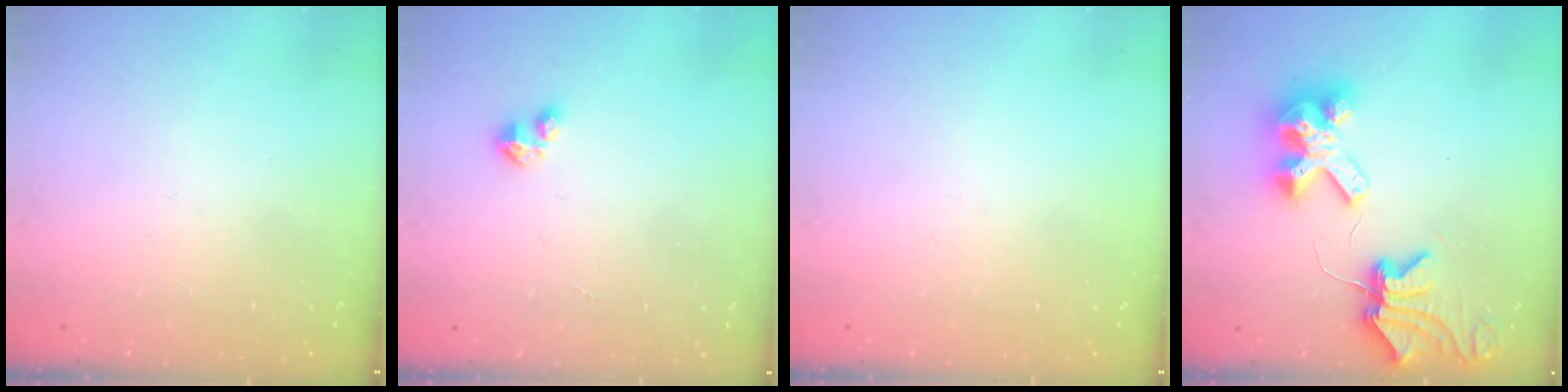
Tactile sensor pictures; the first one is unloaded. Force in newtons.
{"total": 2.1, "press": 2.1, "slide": 0.2}
{"total": 0.0}
{"total": 10.0, "press": 9.9, "slide": 1.6}